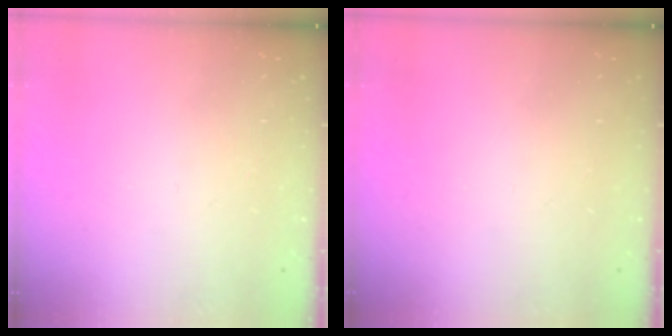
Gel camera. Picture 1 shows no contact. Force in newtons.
{"total": 0.0}